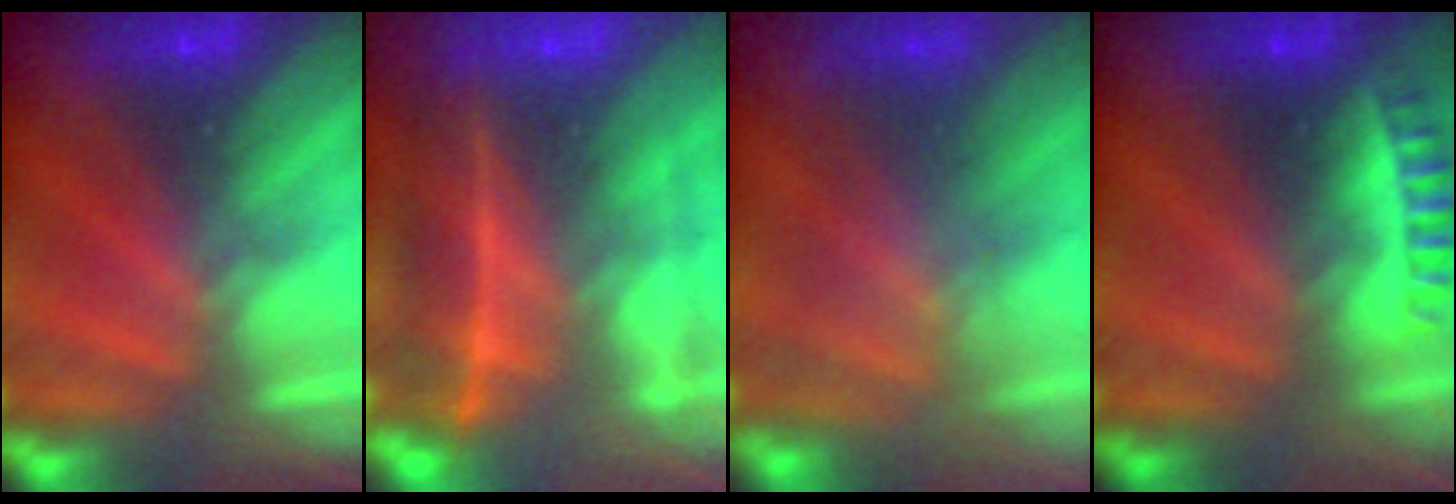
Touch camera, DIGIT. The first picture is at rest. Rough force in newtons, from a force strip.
{"total": 7.3}
{"total": 3.5}
{"total": 2.7}